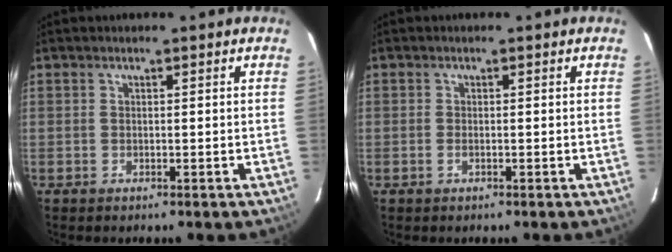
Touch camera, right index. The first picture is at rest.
{"total": 0.6, "force": [-0.2, 0.2, 0.5], "torque": [-0.010, -0.001, -0.005]}